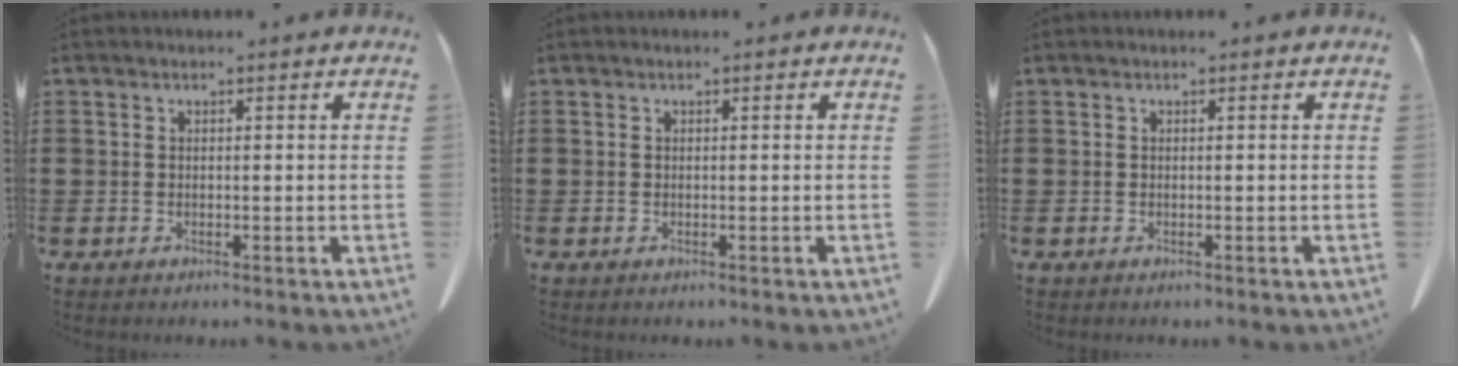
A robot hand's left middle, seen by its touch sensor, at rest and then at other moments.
{"total": 0.0}
{"total": 0.0}